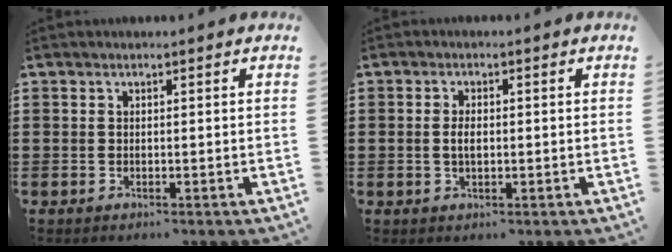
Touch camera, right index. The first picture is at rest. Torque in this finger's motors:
{"motor_torque": [2.13, 0.00, 0.05, 0.08]}